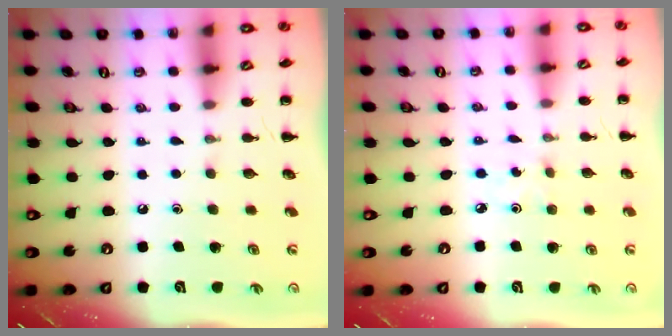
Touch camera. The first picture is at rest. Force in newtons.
{"total": 0.6, "press": 0.6, "slide": 0.2}